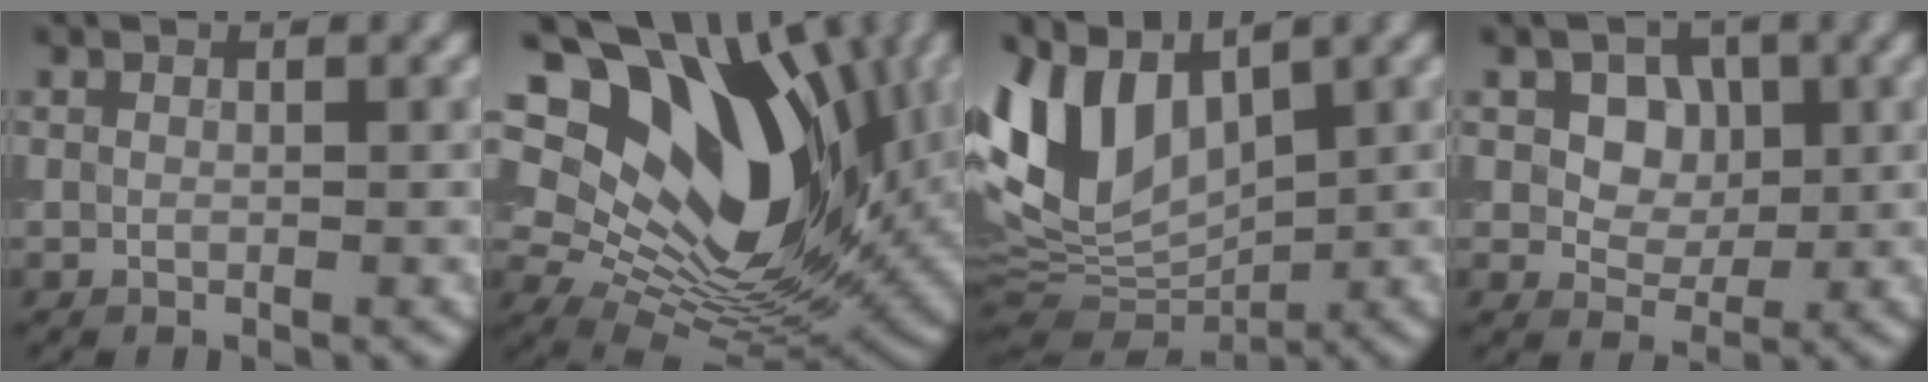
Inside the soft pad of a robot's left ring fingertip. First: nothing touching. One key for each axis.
{"total": 17.9, "fx": 5.1, "fy": 11.4, "fz": 12.8, "tx": -0.212, "ty": 0.017, "tz": 0.093}
{"total": 8.1, "fx": 3.0, "fy": 4.8, "fz": 5.8, "tx": -0.128, "ty": -0.001, "tz": 0.056}
{"total": 4.4, "fx": 1.2, "fy": 3.5, "fz": 2.4, "tx": -0.040, "ty": -0.004, "tz": 0.014}